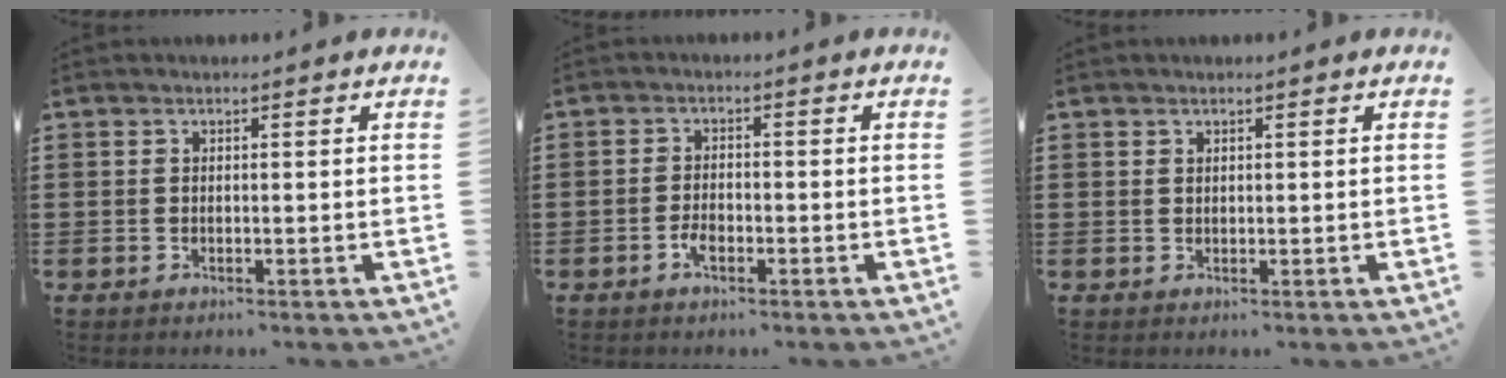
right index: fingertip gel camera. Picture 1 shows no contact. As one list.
[{"total": 2.4, "force": [-1.2, 1.0, 1.8], "torque": [-0.040, 0.000, -0.024]}, {"total": 0.7, "force": [0.5, 0.4, 0.1], "torque": [-0.004, 0.001, 0.010]}]